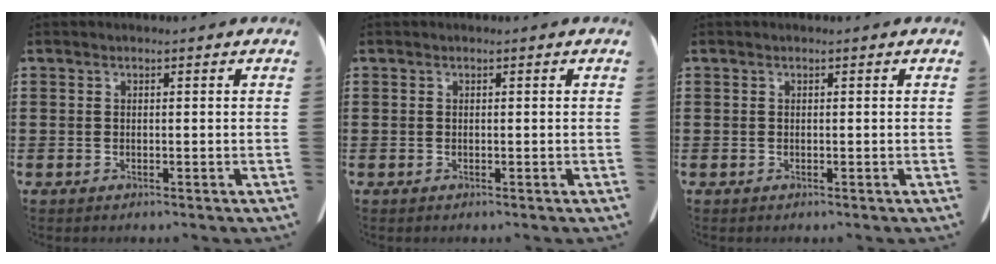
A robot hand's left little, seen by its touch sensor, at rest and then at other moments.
{"total": 0.0}
{"total": 0.0}